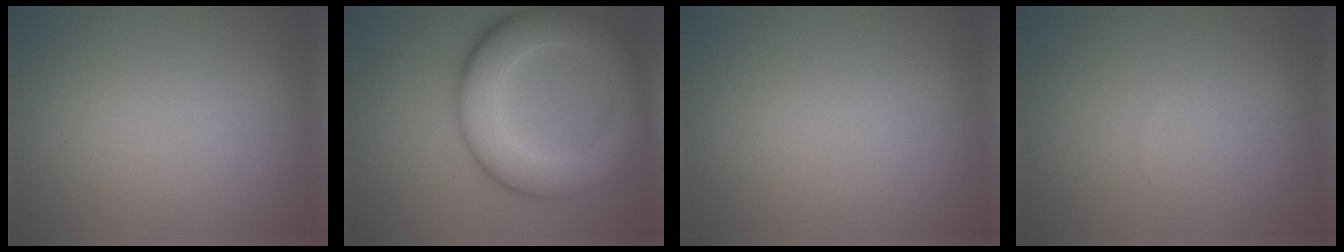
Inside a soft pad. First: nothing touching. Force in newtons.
{"total": 8.7, "press": 8.7, "slide": 0.5}
{"total": 0.0}
{"total": 0.0}